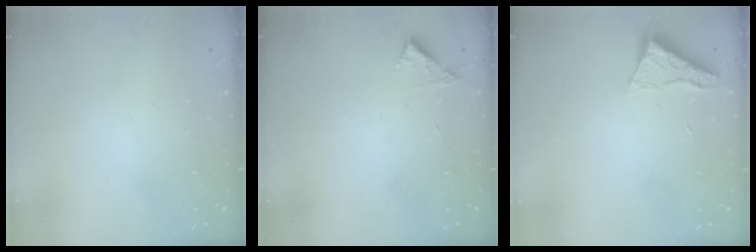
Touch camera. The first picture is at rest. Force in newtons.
{"total": 3.7, "press": 3.7, "slide": 0.1}
{"total": 5.3, "press": 5.3, "slide": 0.5}